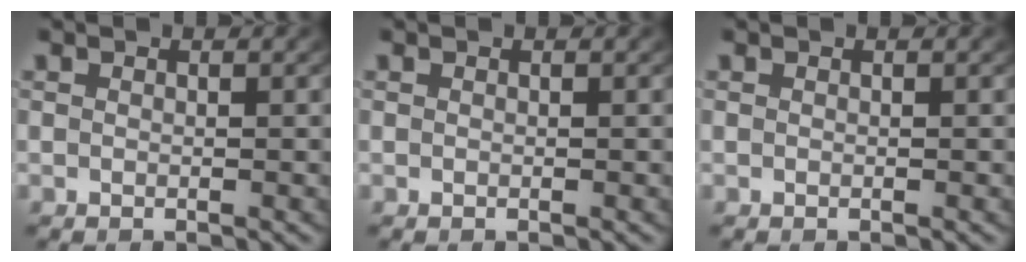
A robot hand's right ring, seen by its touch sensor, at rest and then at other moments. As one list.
[{"total": 0.0}, {"total": 0.0}]